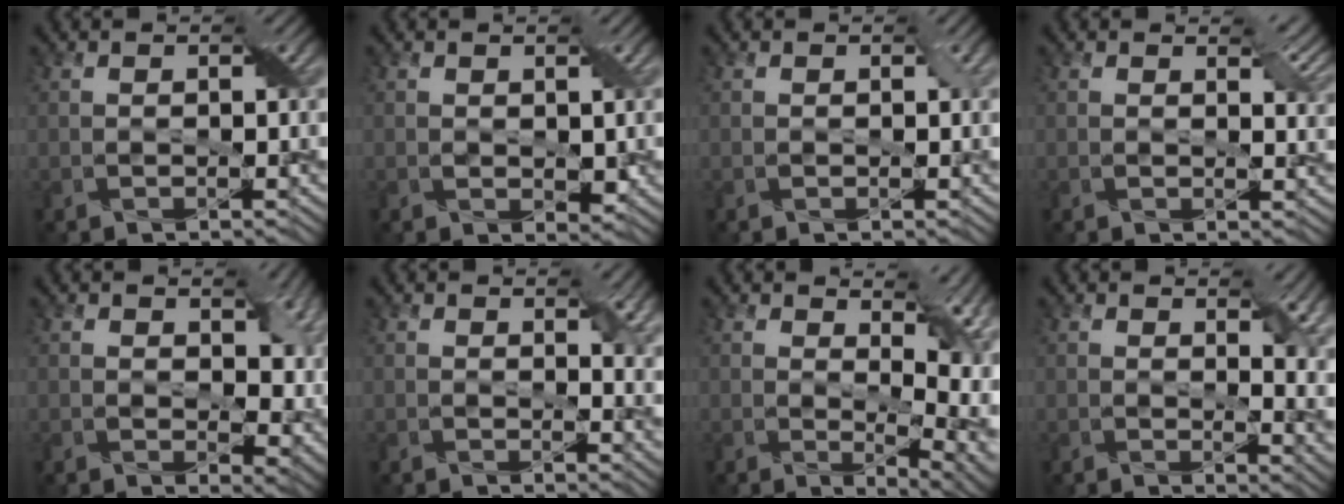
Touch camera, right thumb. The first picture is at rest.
{"total": 1.5, "force": [0.3, 1.0, 1.0], "torque": [-0.022, -0.005, 0.010]}
{"total": 0.5, "force": [0.0, 0.4, 0.4], "torque": [-0.005, 0.000, -0.001]}
{"total": 2.9, "force": [1.7, 1.2, 2.1], "torque": [-0.034, -0.003, 0.025]}
{"total": 8.1, "force": [2.0, 4.8, 6.2], "torque": [-0.101, -0.016, 0.035]}
{"total": 4.0, "force": [1.6, 1.7, 3.3], "torque": [-0.048, -0.009, 0.029]}
{"total": 9.8, "force": [2.3, 4.2, 8.5], "torque": [-0.131, -0.011, 0.051]}
{"total": 6.6, "force": [2.2, 2.7, 5.6], "torque": [-0.078, -0.012, 0.045]}